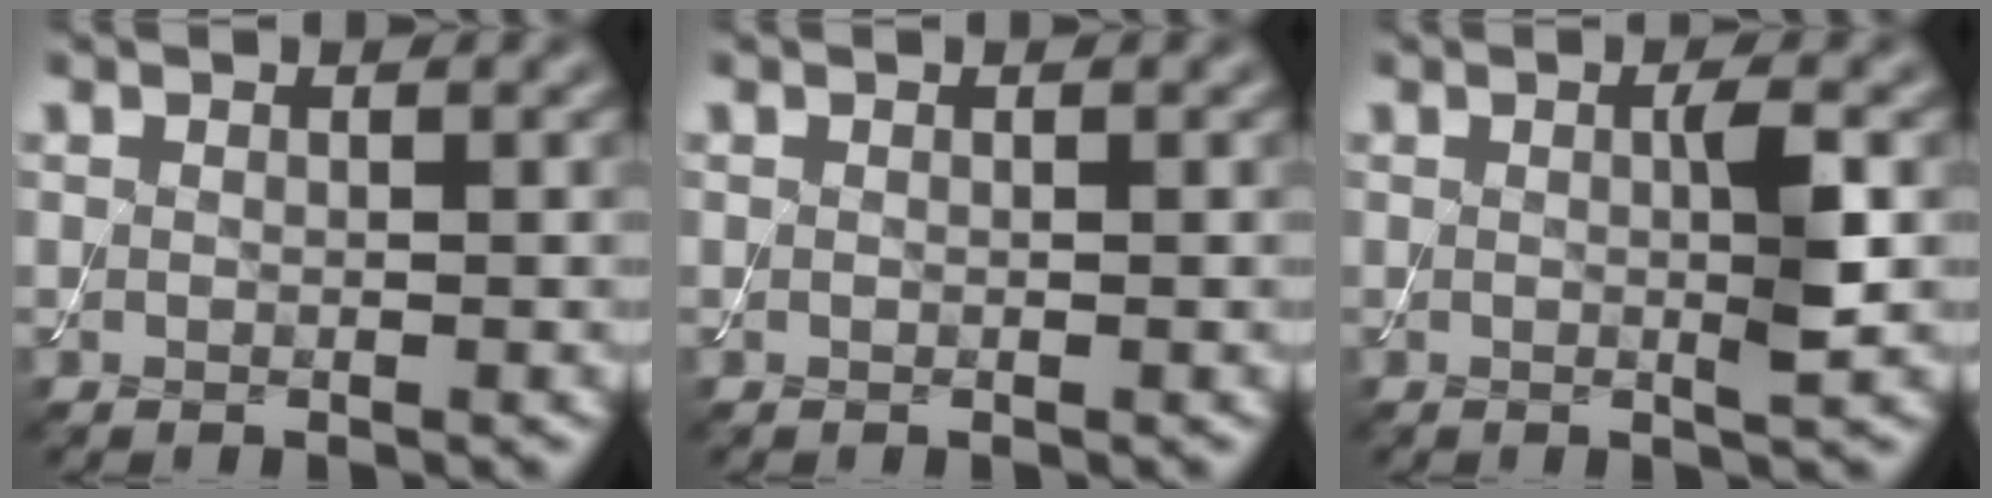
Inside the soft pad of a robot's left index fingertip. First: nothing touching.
{"total": 0.0}
{"total": 2.8, "force": [0.0, 0.2, 2.8], "torque": [-0.048, -0.005, -0.001]}